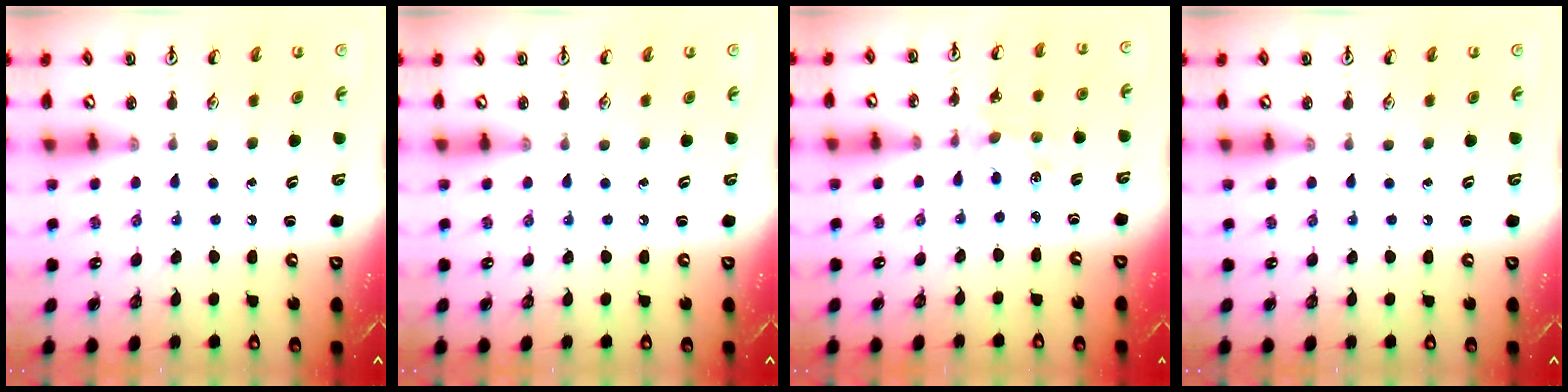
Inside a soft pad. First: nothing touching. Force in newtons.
{"total": 0.0}
{"total": 1.8, "press": 1.8, "slide": 0.2}
{"total": 0.0}